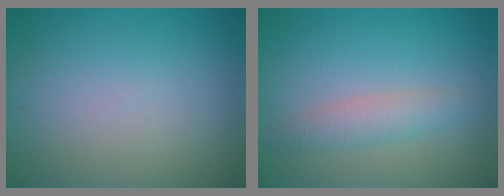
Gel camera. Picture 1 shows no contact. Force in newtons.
{"total": 2.4, "press": 2.4, "slide": 0.0}